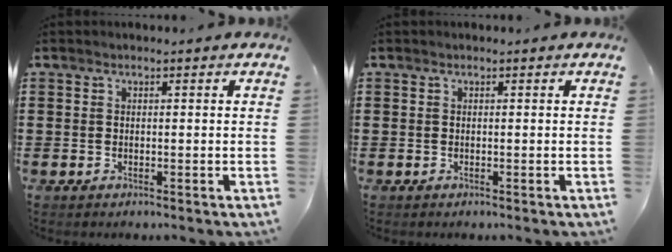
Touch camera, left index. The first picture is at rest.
{"total": 0.0}